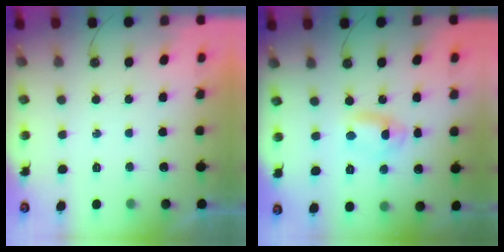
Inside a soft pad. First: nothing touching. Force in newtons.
{"total": 3.2, "press": 3.0, "slide": 1.0}